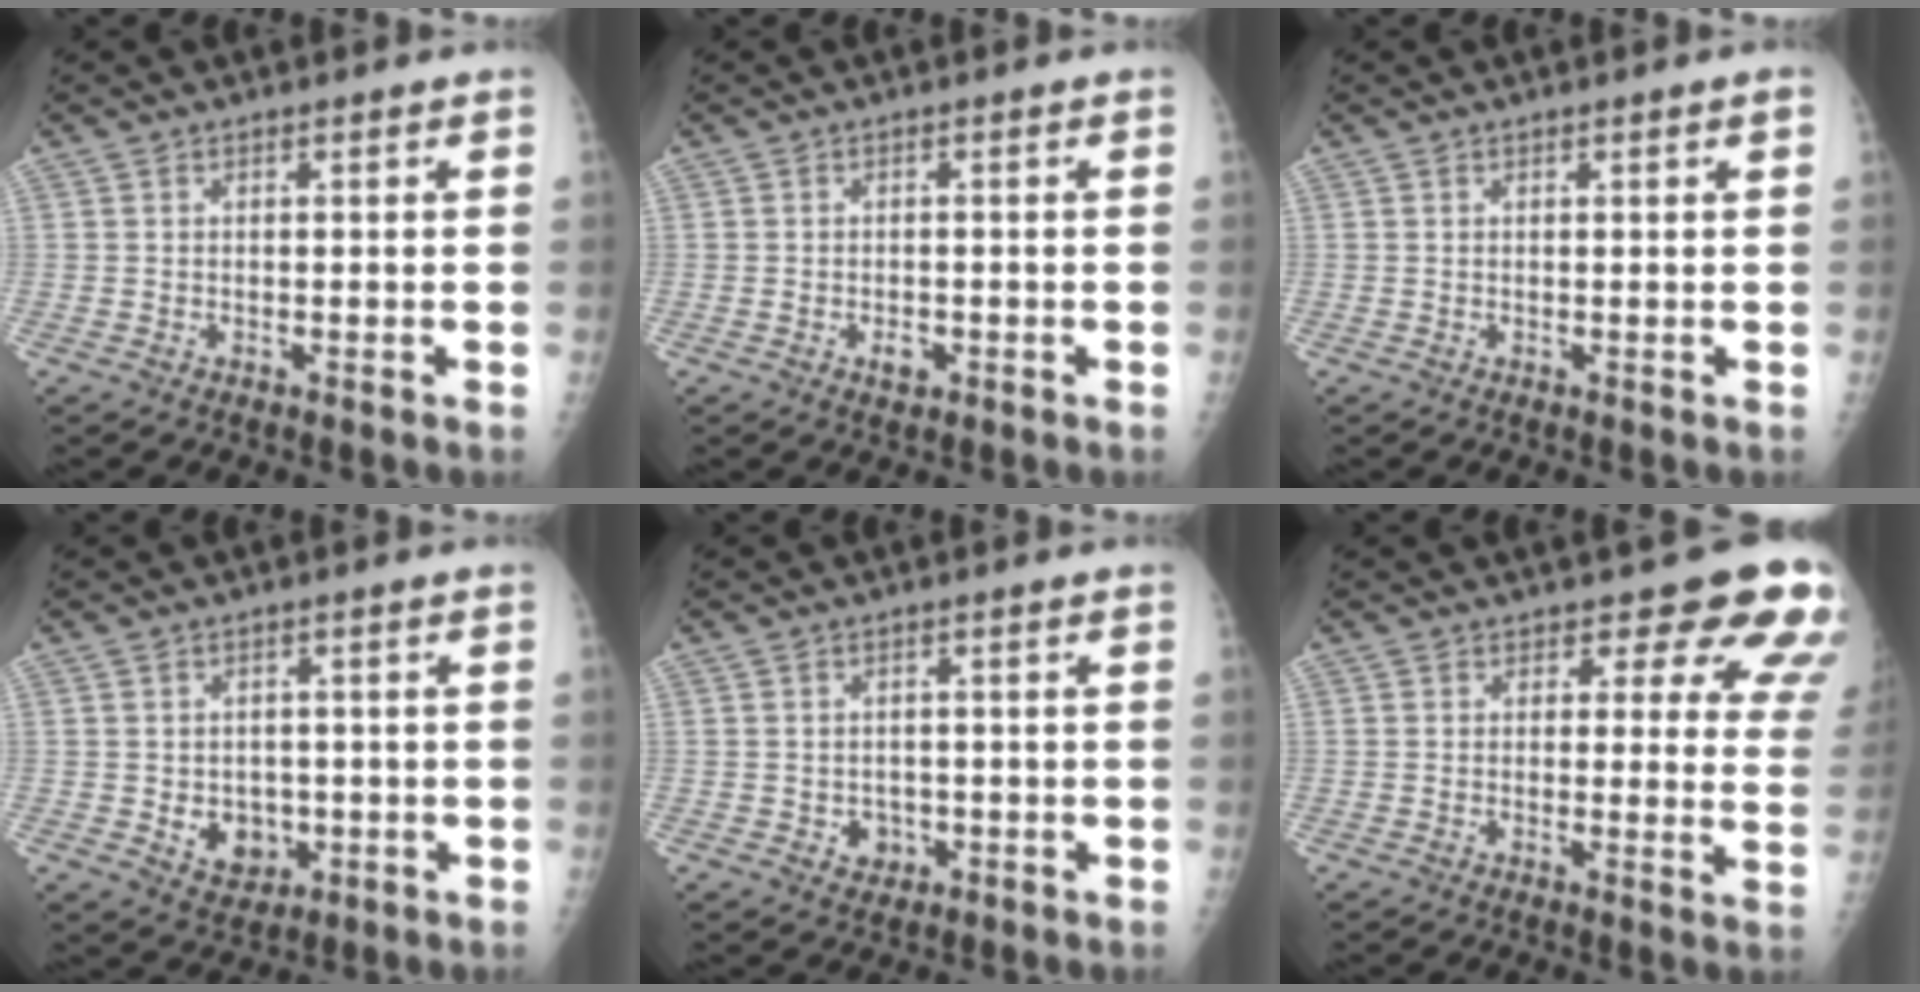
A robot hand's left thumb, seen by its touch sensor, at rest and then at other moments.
{"total": 2.0, "force": [-0.8, 1.4, 1.2], "torque": [-0.013, 0.003, -0.009]}
{"total": 1.0, "force": [0.5, 0.1, 0.9], "torque": [-0.016, 0.000, 0.006]}
{"total": 5.9, "force": [-1.0, 4.8, 3.3], "torque": [-0.020, 0.001, -0.002]}
{"total": 2.9, "force": [-0.8, 2.5, 1.1], "torque": [-0.002, 0.004, -0.004]}
{"total": 12.5, "force": [9.7, 5.2, 5.9], "torque": [-0.009, -0.056, 0.081]}